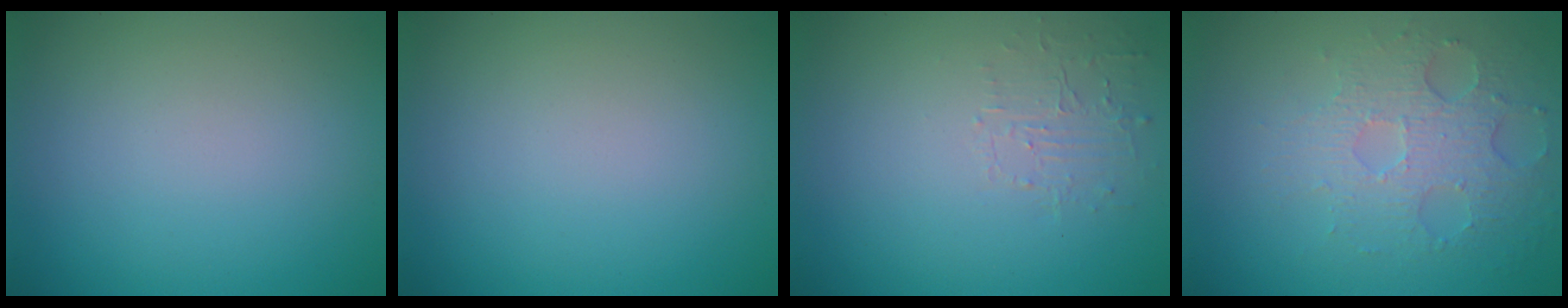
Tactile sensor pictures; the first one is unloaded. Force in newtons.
{"total": 0.0}
{"total": 1.5, "press": 0.1, "slide": 1.5}
{"total": 3.7, "press": 3.3, "slide": 1.7}